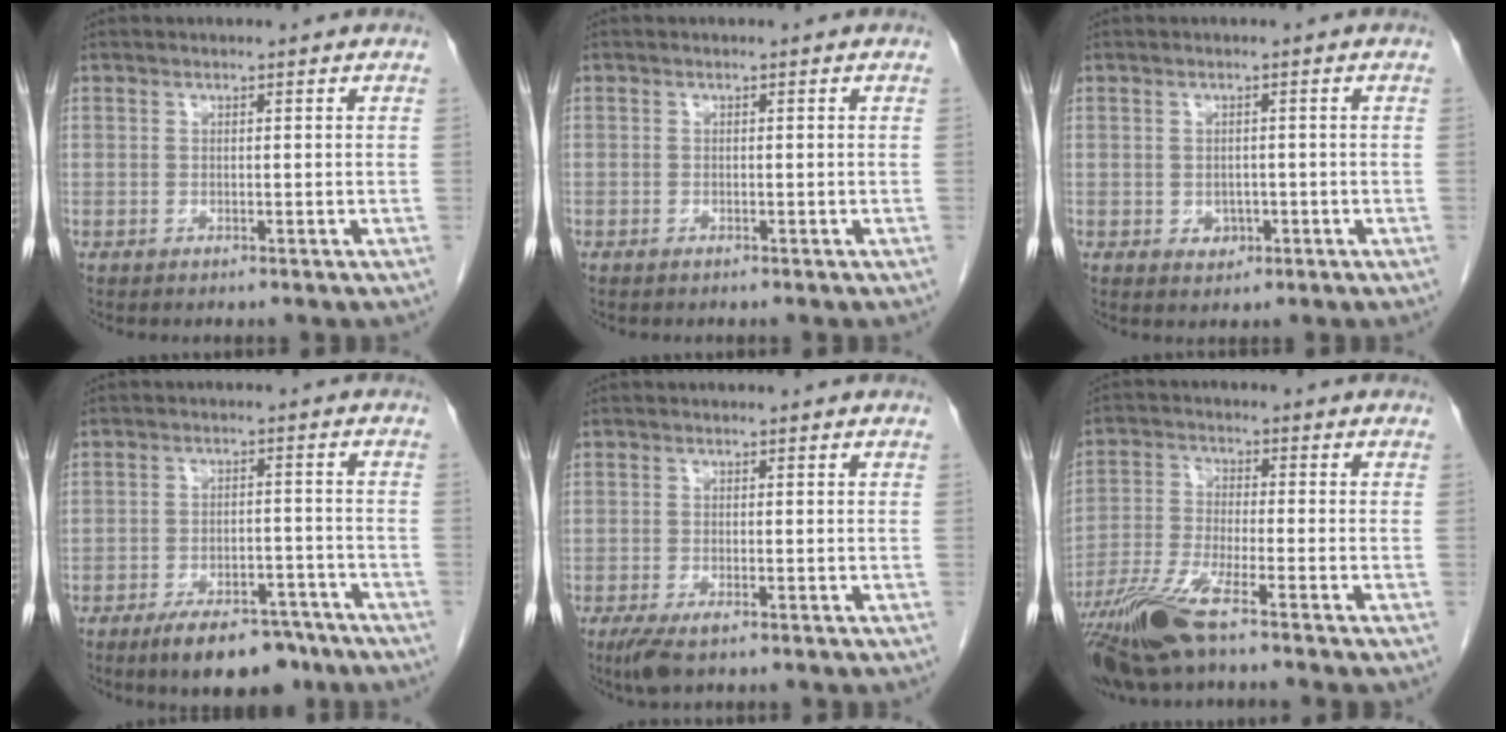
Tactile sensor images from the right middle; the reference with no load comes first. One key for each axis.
{"total": 0.5, "fx": -0.4, "fy": 0.2, "fz": 0.2, "tx": -0.004, "ty": 0.000, "tz": -0.008}
{"total": 2.0, "fx": -0.6, "fy": 1.6, "fz": 0.9, "tx": -0.009, "ty": 0.004, "tz": -0.002}
{"total": 9.7, "fx": -7.3, "fy": 3.9, "fz": 5.0, "tx": -0.068, "ty": 0.004, "tz": -0.113}
{"total": 3.3, "fx": -2.1, "fy": 0.7, "fz": 2.5, "tx": -0.051, "ty": -0.010, "tz": -0.036}
{"total": 10.0, "fx": -6.9, "fy": 0.1, "fz": 7.3, "tx": -0.152, "ty": -0.025, "tz": -0.133}